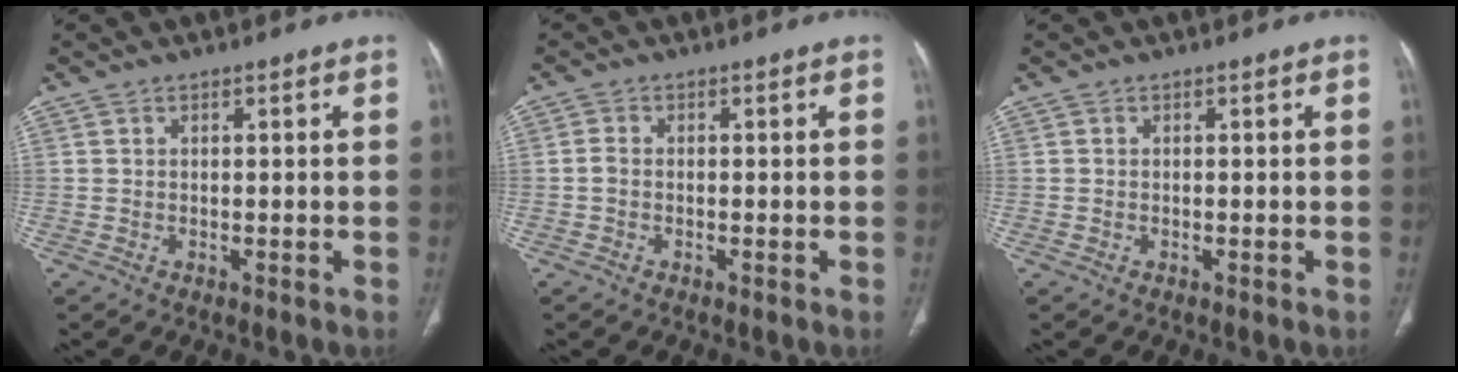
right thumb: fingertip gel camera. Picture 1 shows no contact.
{"total": 1.3, "force": [-0.4, 0.9, 0.8], "torque": [-0.018, 0.002, -0.011]}
{"total": 0.0}